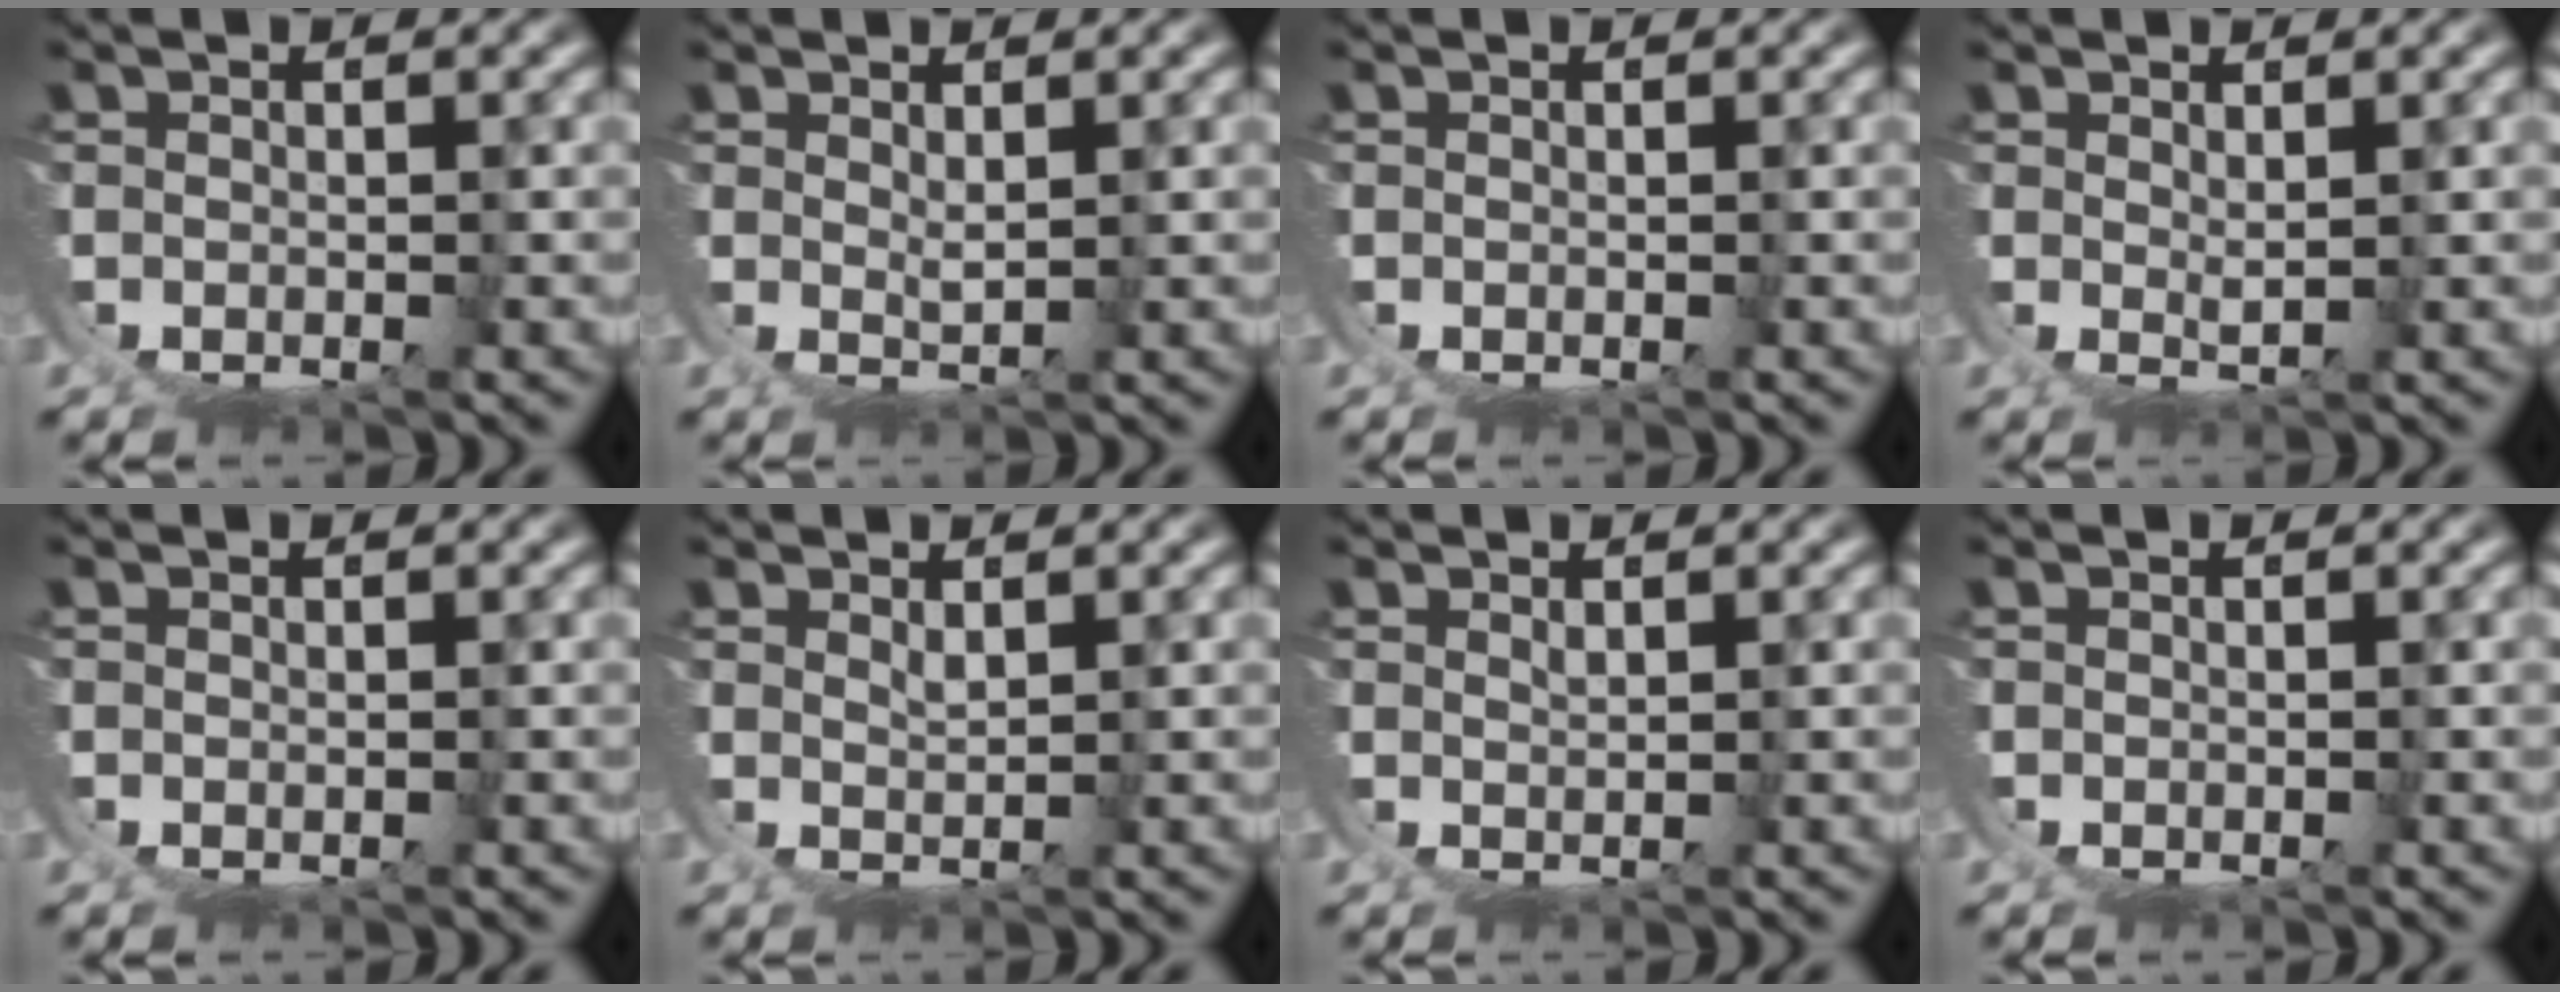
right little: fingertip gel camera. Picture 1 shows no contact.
{"total": 2.2, "force": [1.3, -1.3, 1.2], "torque": [-0.007, -0.007, 0.028]}
{"total": 0.0}
{"total": 2.0, "force": [1.2, -1.1, 1.1], "torque": [-0.007, -0.007, 0.026]}
{"total": 0.7, "force": [0.4, -0.5, 0.2], "torque": [-0.003, -0.003, 0.010]}
{"total": 2.4, "force": [1.5, -1.6, 0.8], "torque": [0.003, -0.006, 0.033]}
{"total": 2.1, "force": [1.2, -1.7, 0.4], "torque": [0.007, -0.001, 0.027]}
{"total": 0.0}